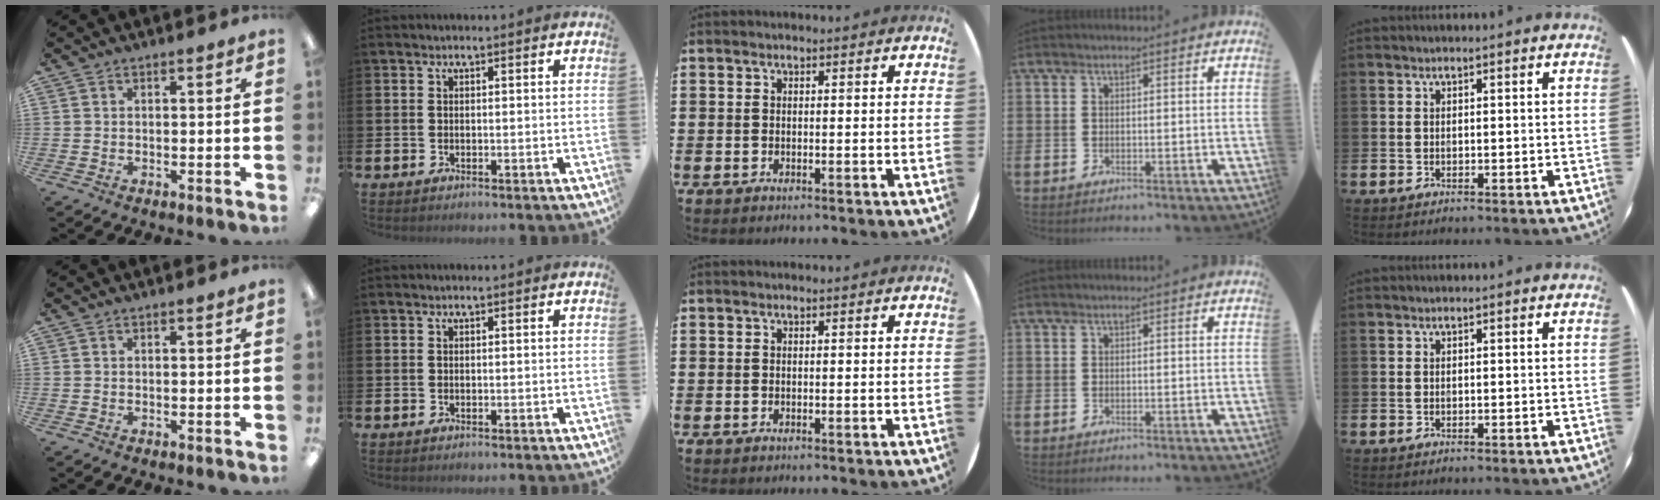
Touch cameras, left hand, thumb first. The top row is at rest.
{}